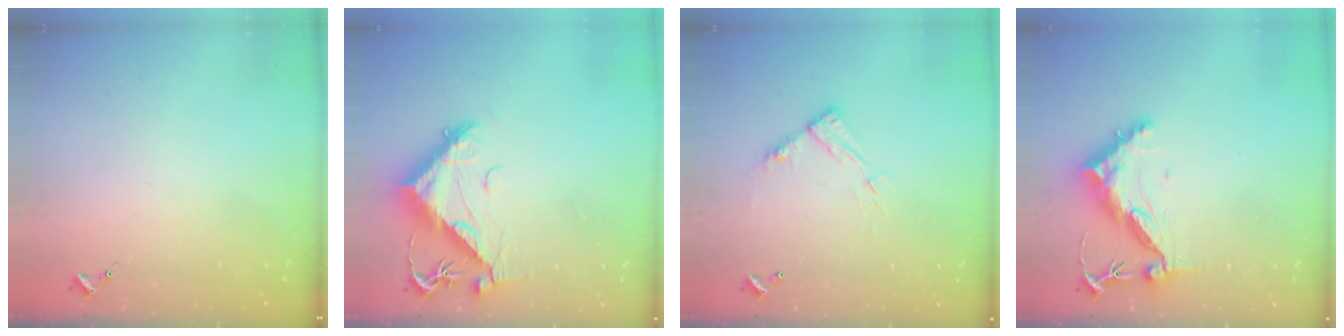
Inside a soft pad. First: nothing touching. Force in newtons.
{"total": 12.3, "press": 12.2, "slide": 1.5}
{"total": 9.4, "press": 9.4, "slide": 0.5}
{"total": 10.4, "press": 10.3, "slide": 0.9}